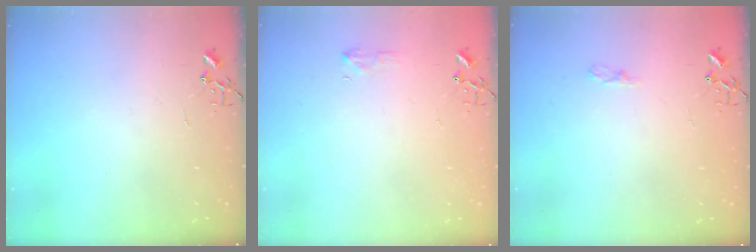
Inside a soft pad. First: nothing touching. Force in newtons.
{"total": 6.0, "press": 6.0, "slide": 0.6}
{"total": 5.0, "press": 4.9, "slide": 0.6}